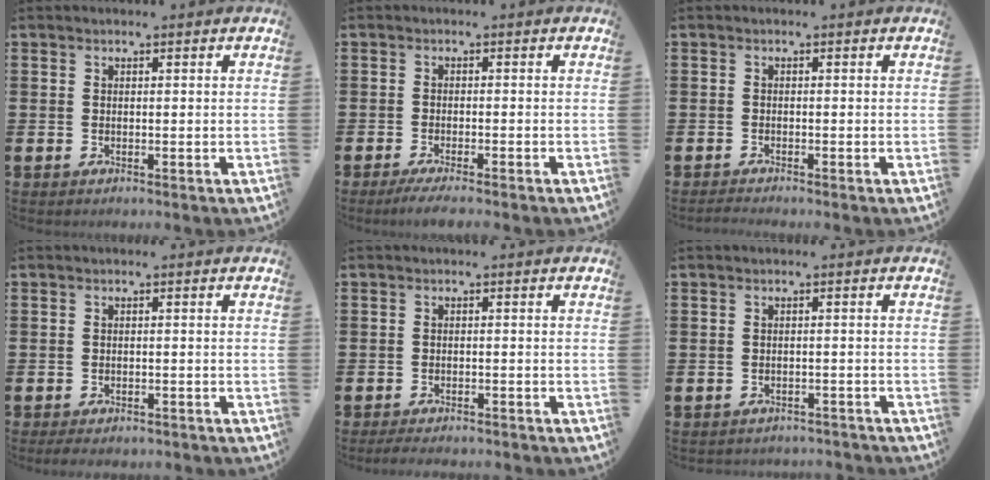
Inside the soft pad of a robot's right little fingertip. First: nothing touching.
{"total": 1.8, "force": [-1.3, 0.0, 1.2], "torque": [-0.018, 0.001, -0.024]}
{"total": 0.7, "force": [-0.7, 0.0, 0.3], "torque": [-0.005, -0.002, -0.013]}
{"total": 1.2, "force": [-1.1, 0.2, 0.4], "torque": [-0.010, -0.001, -0.022]}
{"total": 1.5, "force": [-1.5, 0.0, 0.4], "torque": [-0.008, 0.002, -0.029]}
{"total": 1.2, "force": [-1.2, 0.0, -0.1], "torque": [-0.002, 0.002, -0.027]}